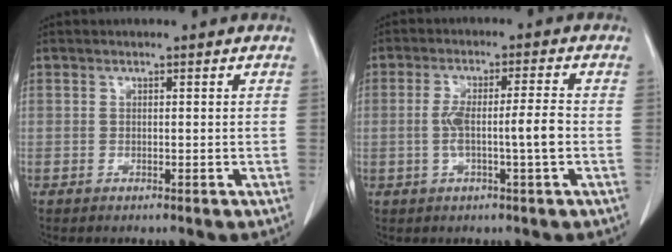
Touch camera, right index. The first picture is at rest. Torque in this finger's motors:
{"motor_torque": [1.00, -0.30, 0.54, 0.12]}